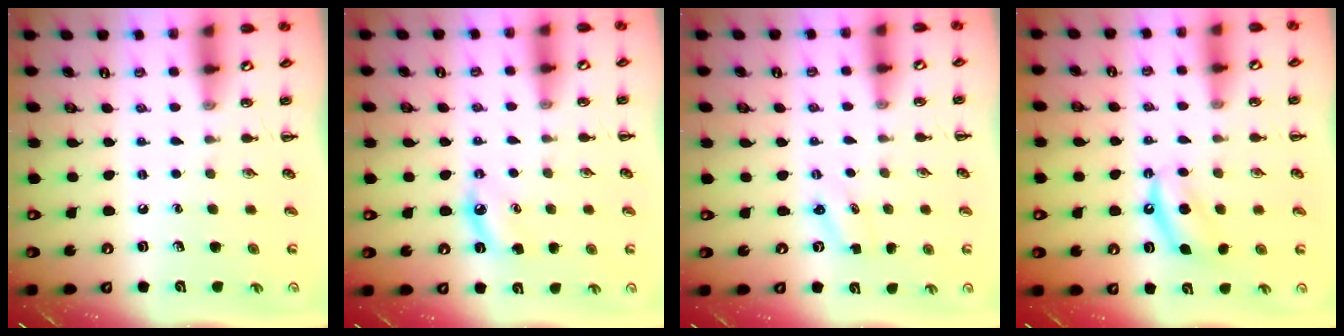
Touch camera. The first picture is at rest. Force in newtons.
{"total": 5.9, "press": 5.6, "slide": 1.9}
{"total": 1.8, "press": 1.7, "slide": 0.5}
{"total": 5.6, "press": 5.4, "slide": 1.5}